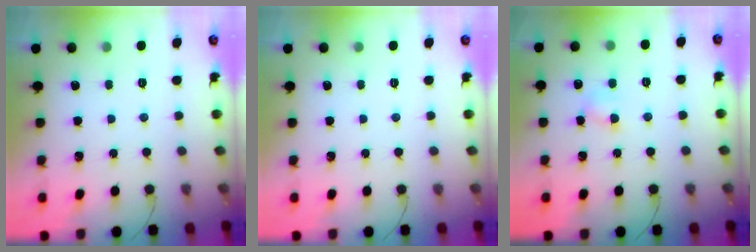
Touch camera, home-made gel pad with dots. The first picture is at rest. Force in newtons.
{"total": 0.0}
{"total": 4.7, "press": 4.5, "slide": 1.2}